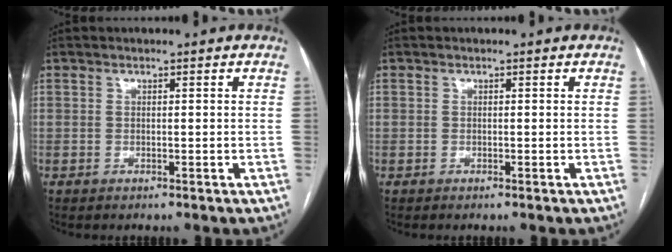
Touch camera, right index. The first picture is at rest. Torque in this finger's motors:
{"motor_torque": [-0.18, 0.15, -0.84, -0.13]}